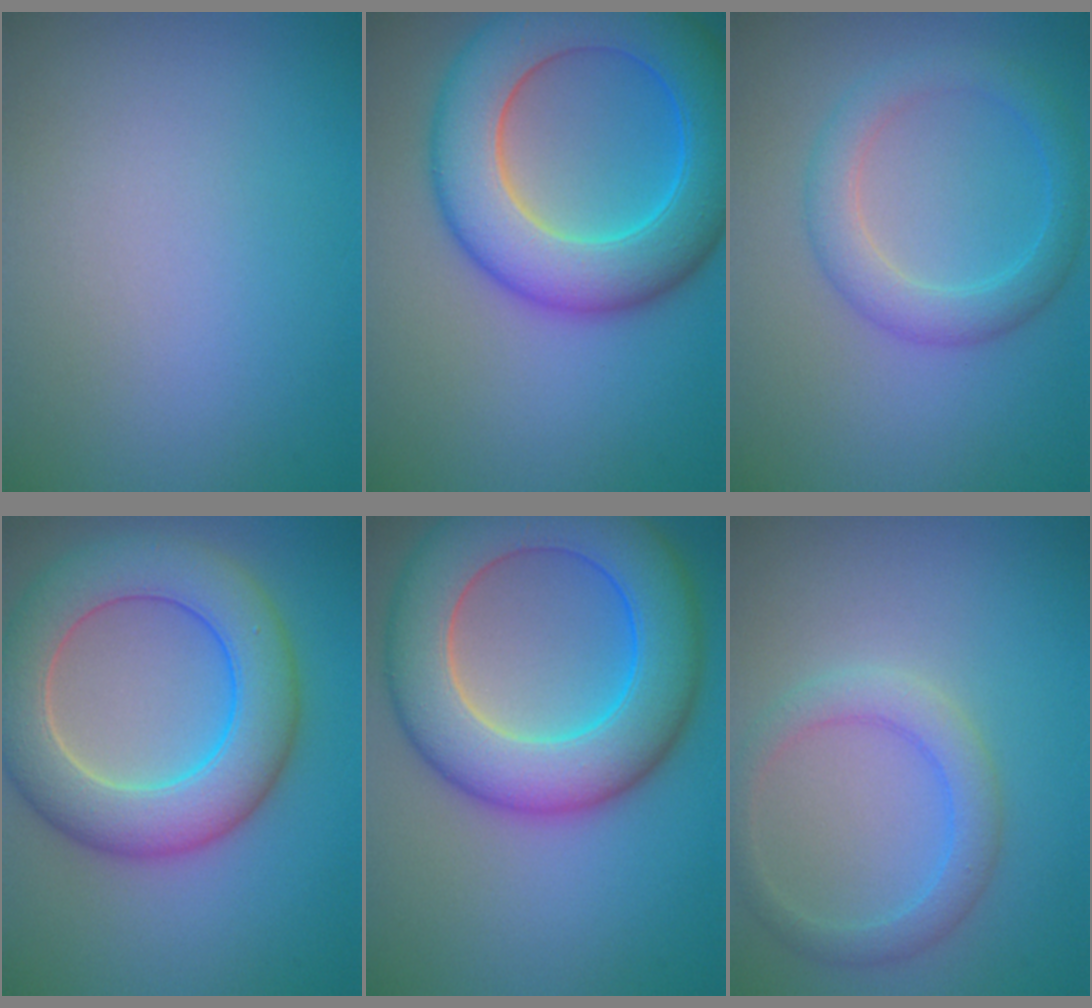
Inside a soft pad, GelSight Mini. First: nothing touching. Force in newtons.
{"total": 10.1, "press": 10.1, "slide": 0.1}
{"total": 3.4, "press": 3.4, "slide": 0.1}
{"total": 8.7, "press": 8.7, "slide": 0.4}
{"total": 10.8, "press": 10.8, "slide": 0.5}
{"total": 2.9, "press": 2.9, "slide": 0.1}